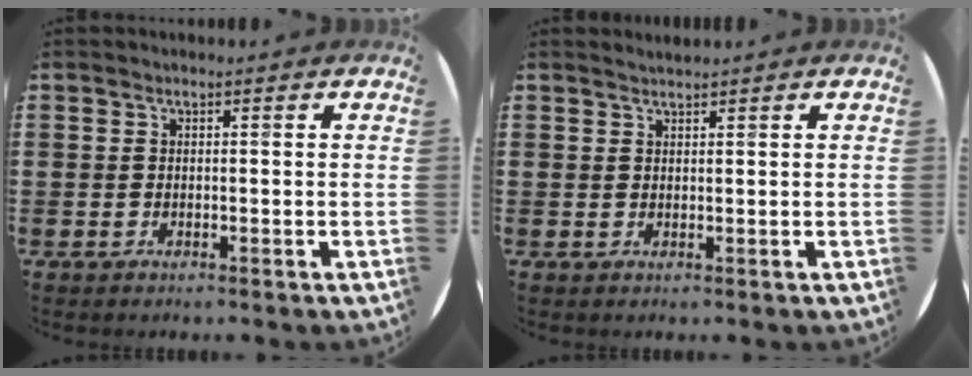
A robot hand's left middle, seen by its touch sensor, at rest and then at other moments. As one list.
[{"total": 0.9, "force": [0.9, -0.1, 0.0], "torque": [0.000, -0.001, 0.017]}]